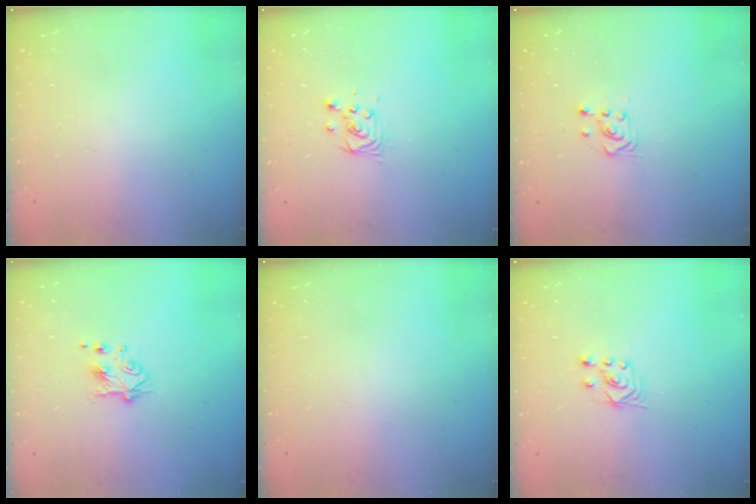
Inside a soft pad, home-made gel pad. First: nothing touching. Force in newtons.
{"total": 3.4, "press": 3.4, "slide": 0.4}
{"total": 2.8, "press": 2.7, "slide": 0.7}
{"total": 5.3, "press": 5.2, "slide": 0.8}
{"total": 0.0}
{"total": 2.9, "press": 2.5, "slide": 1.4}